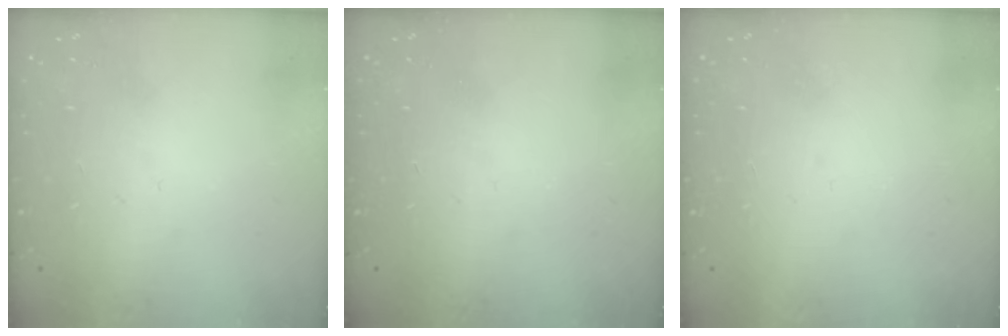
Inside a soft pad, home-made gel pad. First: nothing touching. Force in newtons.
{"total": 0.0}
{"total": 1.5, "press": 1.5, "slide": 0.1}